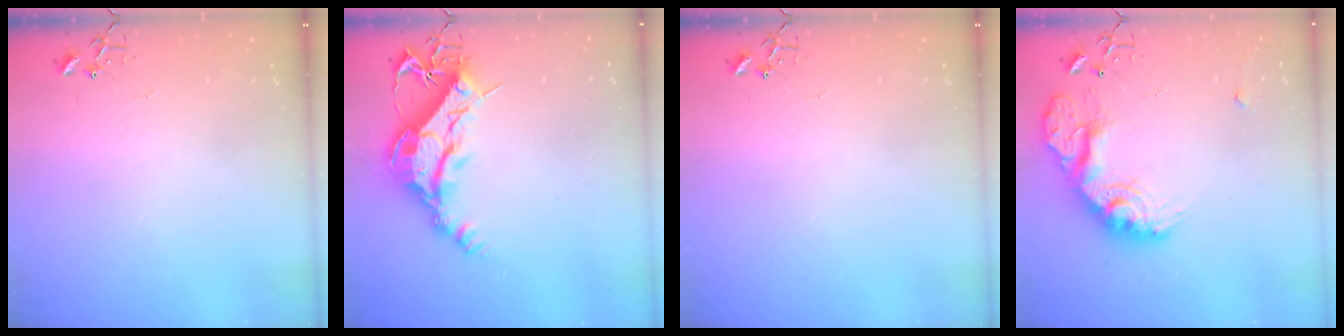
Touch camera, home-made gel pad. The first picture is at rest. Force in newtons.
{"total": 14.3, "press": 14.2, "slide": 1.5}
{"total": 0.0}
{"total": 20.1, "press": 20.0, "slide": 1.5}